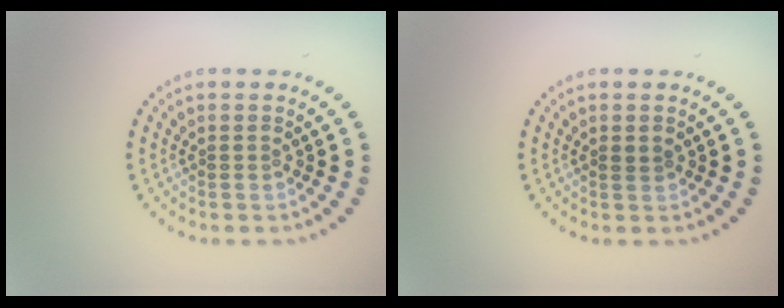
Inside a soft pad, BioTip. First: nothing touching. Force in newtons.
{"total": 0.7, "press": 0.7, "slide": 0.2}